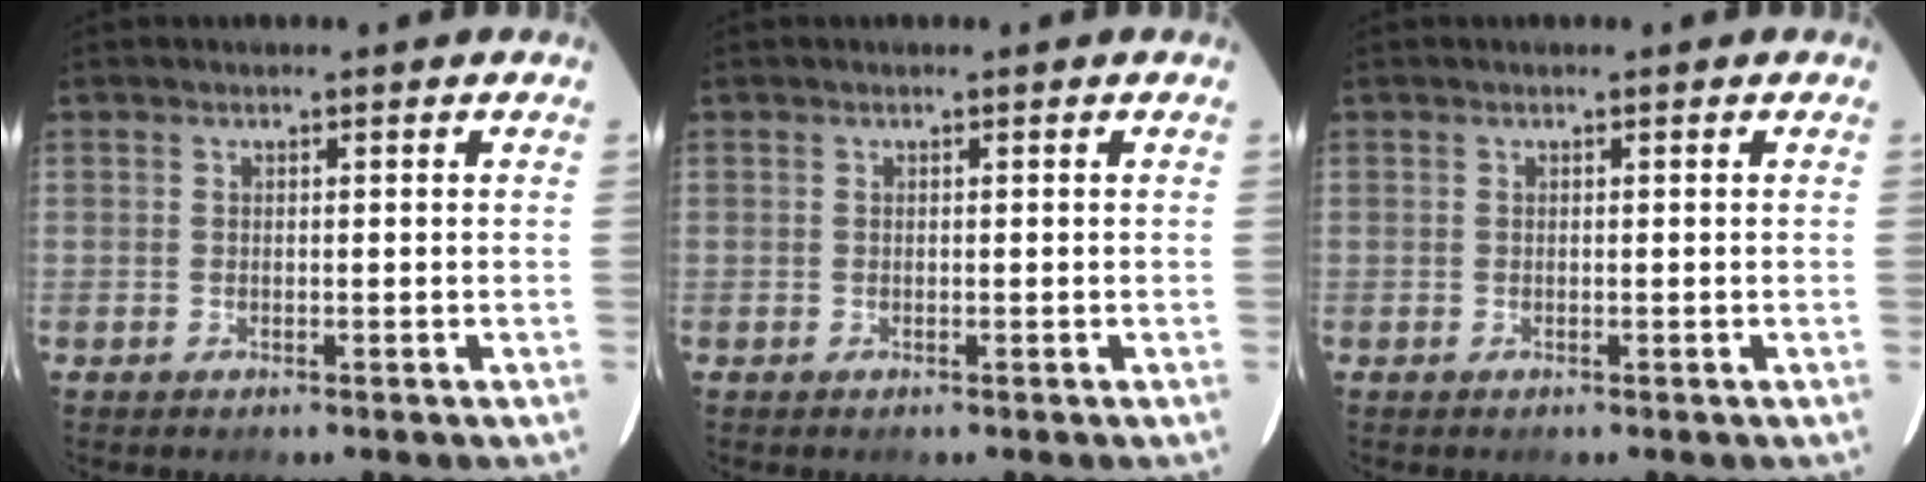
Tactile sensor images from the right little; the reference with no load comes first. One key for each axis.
{"total": 0.0}
{"total": 0.0}